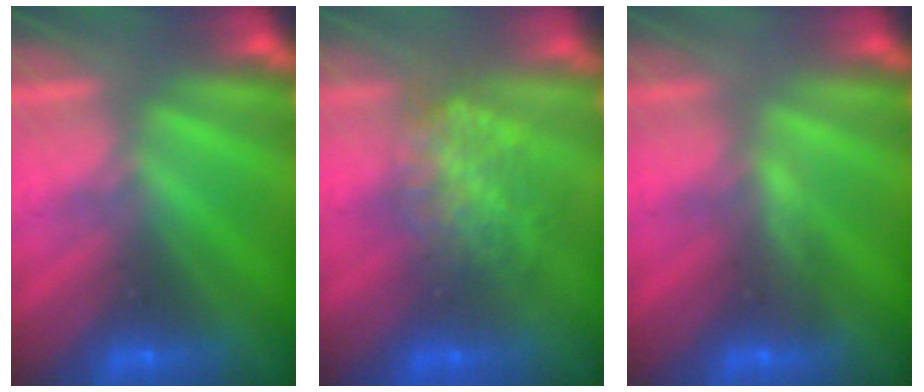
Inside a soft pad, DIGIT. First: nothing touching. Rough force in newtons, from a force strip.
{"total": 7.9}
{"total": 3.3}